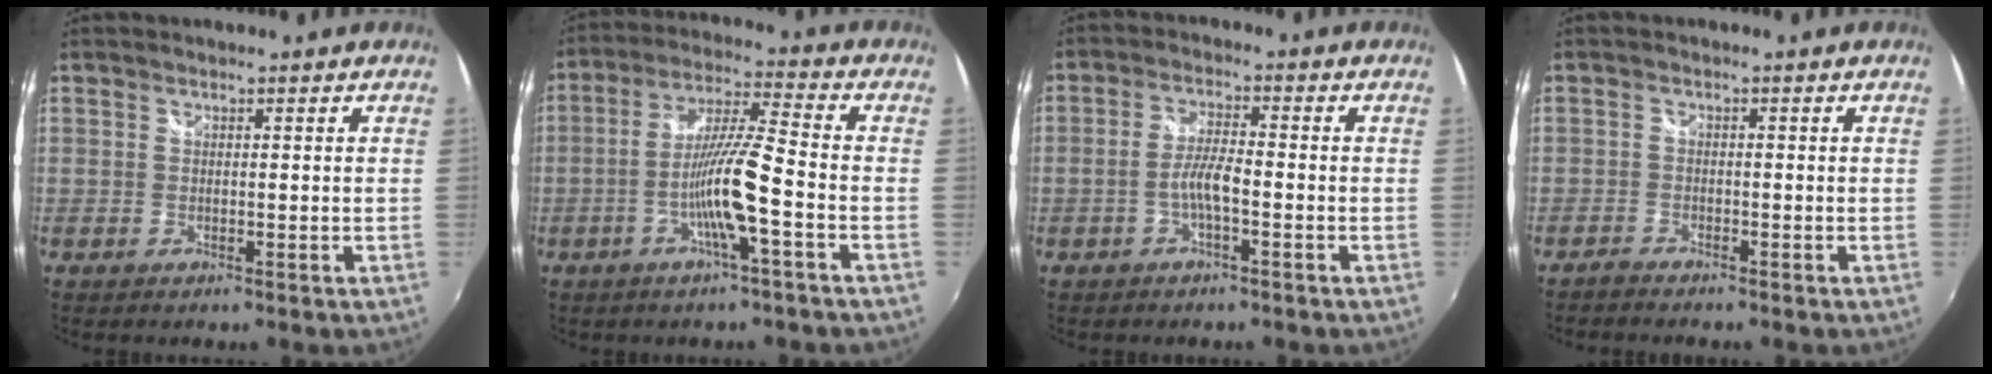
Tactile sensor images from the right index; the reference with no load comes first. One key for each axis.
{"total": 10.4, "fx": -4.0, "fy": -0.2, "fz": 9.5, "tx": -0.188, "ty": 0.001, "tz": -0.077}
{"total": 4.1, "fx": -1.7, "fy": 0.5, "fz": 3.7, "tx": -0.078, "ty": 0.007, "tz": -0.033}
{"total": 2.2, "fx": -1.2, "fy": -1.7, "fz": -0.7, "tx": 0.007, "ty": -0.011, "tz": -0.025}